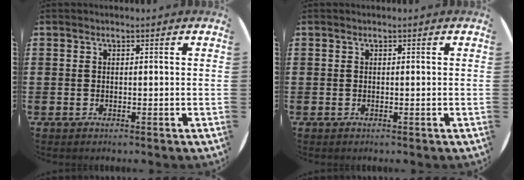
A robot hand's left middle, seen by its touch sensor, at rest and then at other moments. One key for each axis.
{"total": 0.0}